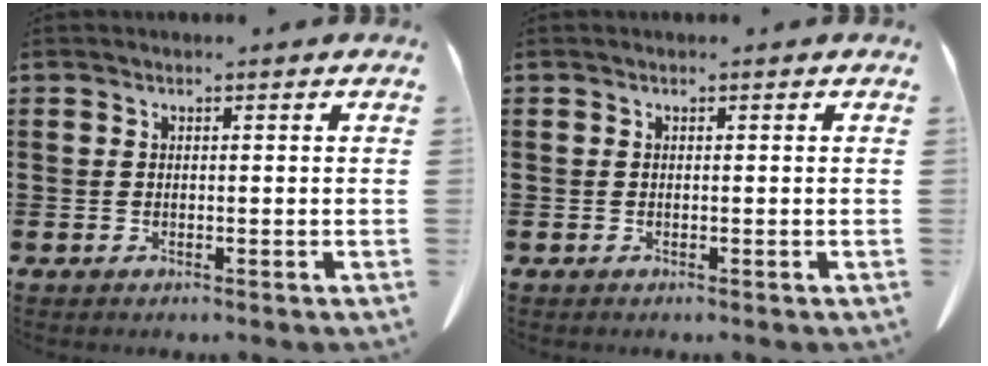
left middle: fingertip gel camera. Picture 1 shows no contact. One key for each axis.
{"total": 0.0}